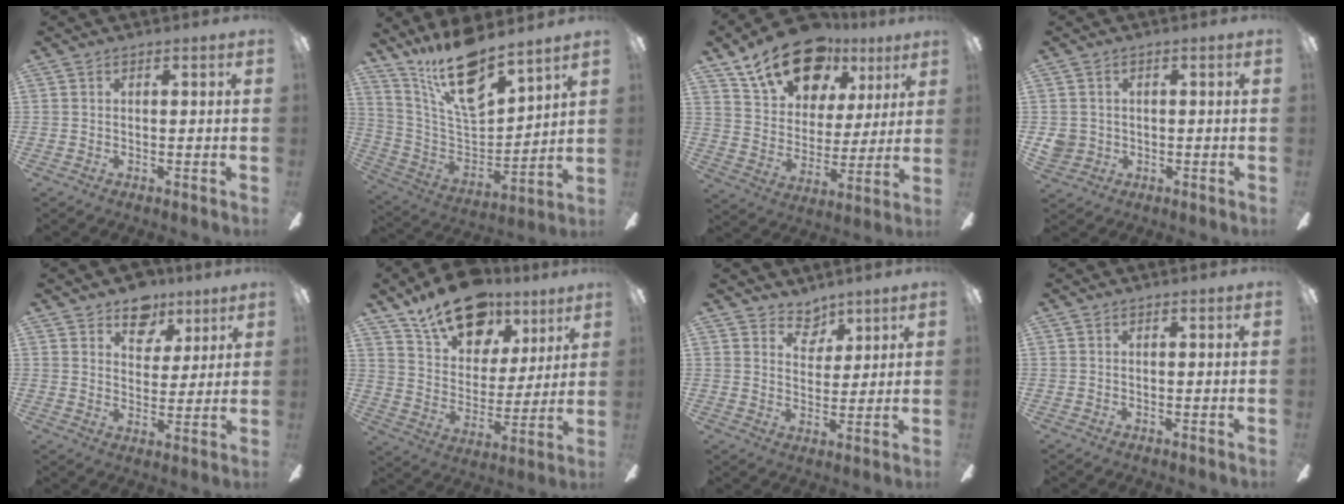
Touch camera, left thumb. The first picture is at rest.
{"total": 17.8, "force": [13.8, 5.4, 10.0], "torque": [-0.192, -0.094, 0.241]}
{"total": 18.9, "force": [12.7, 10.8, 8.8], "torque": [-0.155, -0.066, 0.229]}
{"total": 3.4, "force": [-0.1, 3.3, 0.8], "torque": [-0.019, 0.003, -0.004]}
{"total": 9.4, "force": [6.5, 6.2, 3.0], "torque": [-0.038, -0.034, 0.118]}
{"total": 18.4, "force": [13.4, 9.8, 7.8], "torque": [-0.138, -0.081, 0.241]}
{"total": 5.9, "force": [4.6, 3.4, 1.3], "torque": [-0.018, -0.024, 0.084]}
{"total": 0.0}